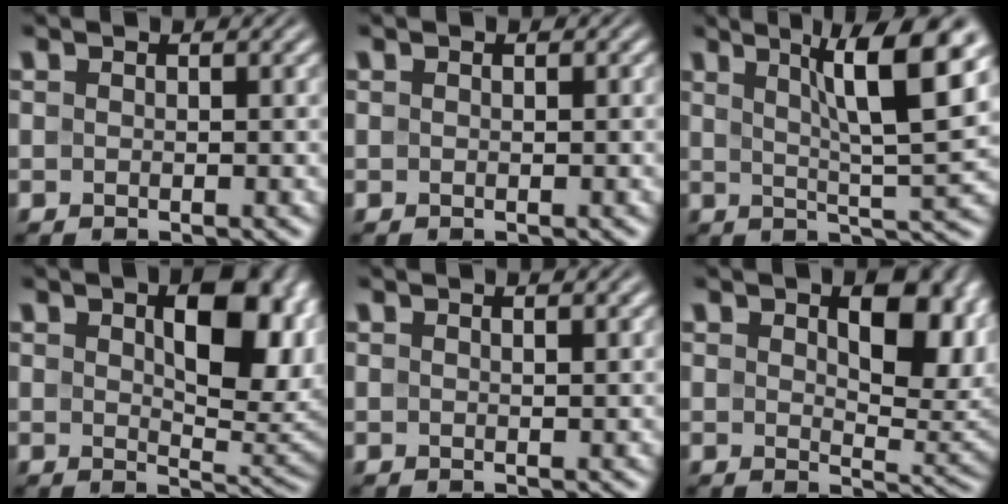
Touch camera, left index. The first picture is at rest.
{"total": 0.0}
{"total": 9.2, "force": [3.9, 1.5, 8.2], "torque": [-0.112, 0.010, 0.062]}
{"total": 9.3, "force": [2.4, 4.3, 7.9], "torque": [-0.114, 0.001, 0.042]}
{"total": 1.1, "force": [0.8, 0.3, 0.7], "torque": [-0.007, 0.004, 0.010]}
{"total": 8.6, "force": [2.5, 4.1, 7.2], "torque": [-0.101, -0.004, 0.045]}